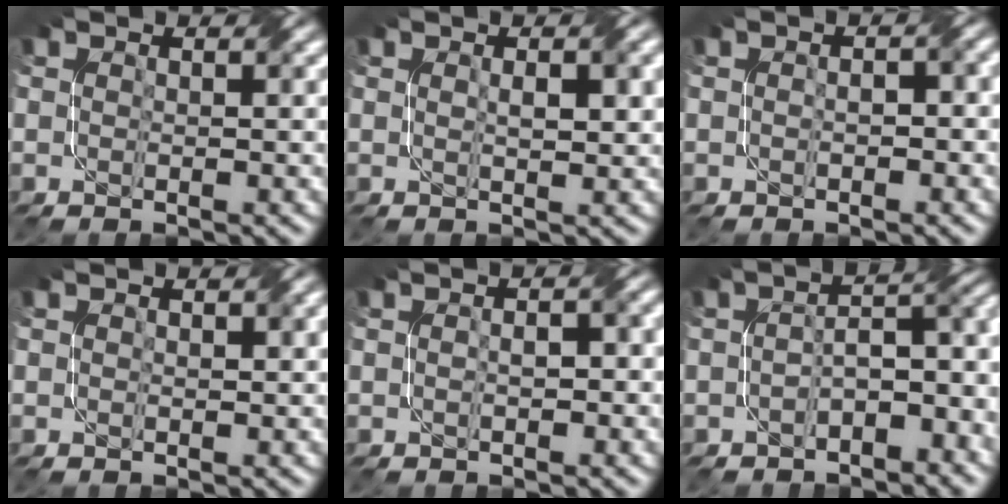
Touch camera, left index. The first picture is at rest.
{"total": 2.3, "force": [0.6, 0.6, 2.1], "torque": [-0.035, 0.003, 0.012]}
{"total": 1.6, "force": [-0.2, 0.8, 1.4], "torque": [-0.024, 0.001, -0.003]}
{"total": 0.6, "force": [0.2, 0.3, 0.4], "torque": [-0.007, 0.002, 0.004]}
{"total": 2.0, "force": [-0.1, 0.9, 1.8], "torque": [-0.030, 0.001, -0.003]}
{"total": 5.6, "force": [-2.4, 2.5, 4.4], "torque": [-0.052, 0.013, -0.047]}